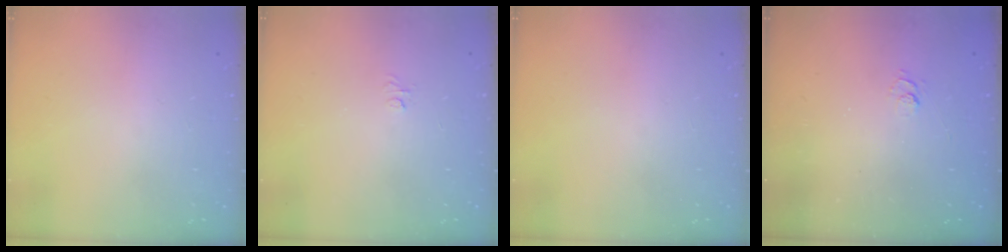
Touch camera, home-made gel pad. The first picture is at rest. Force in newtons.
{"total": 3.1, "press": 3.0, "slide": 0.3}
{"total": 0.0}
{"total": 2.7, "press": 2.2, "slide": 1.5}